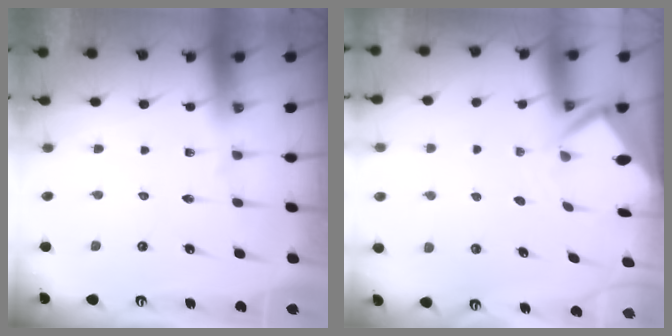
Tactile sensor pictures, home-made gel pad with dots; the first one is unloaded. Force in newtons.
{"total": 3.3, "press": 3.3, "slide": 0.3}